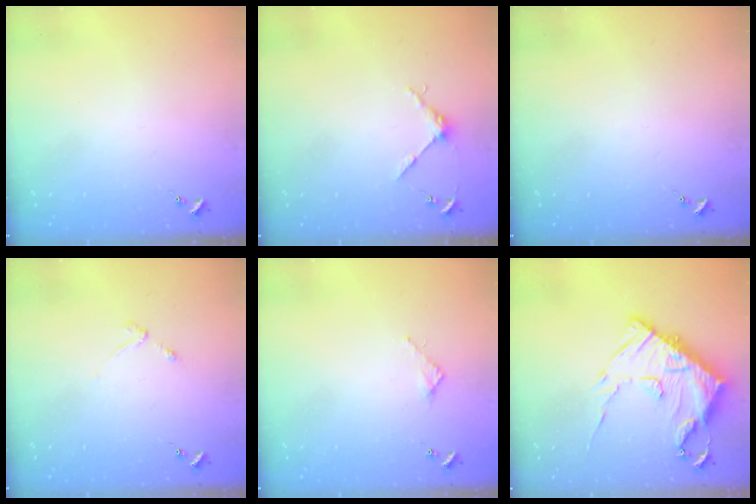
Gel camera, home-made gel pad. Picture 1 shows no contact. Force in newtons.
{"total": 3.8, "press": 3.7, "slide": 0.4}
{"total": 0.0}
{"total": 3.0, "press": 2.9, "slide": 0.5}
{"total": 2.4, "press": 2.3, "slide": 0.3}
{"total": 20.8, "press": 20.7, "slide": 2.0}